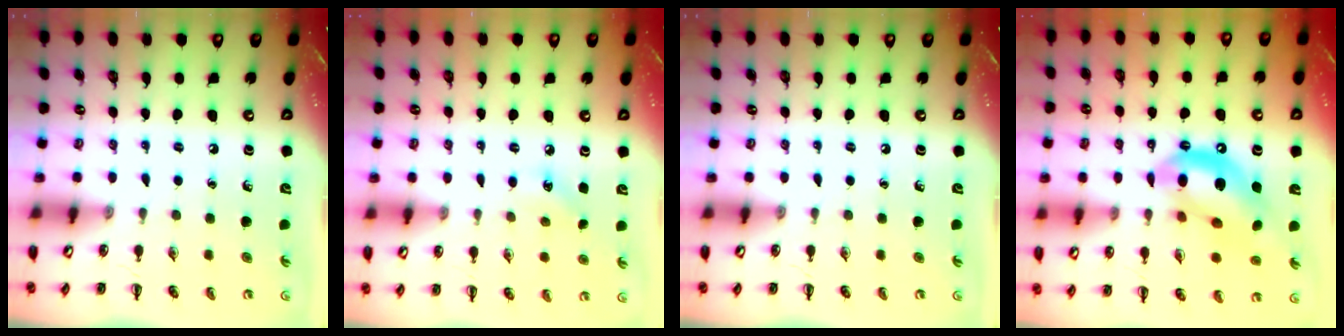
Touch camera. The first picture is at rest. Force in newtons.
{"total": 6.4, "press": 6.2, "slide": 1.7}
{"total": 0.0}
{"total": 15.0, "press": 14.5, "slide": 4.1}